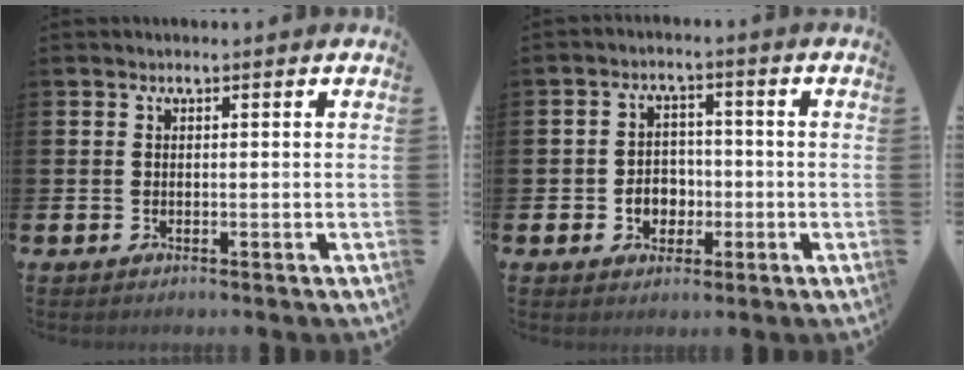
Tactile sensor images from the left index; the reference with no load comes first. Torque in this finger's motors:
{"motor_torque": [0.57, 0.02, 0.10, 0.05]}